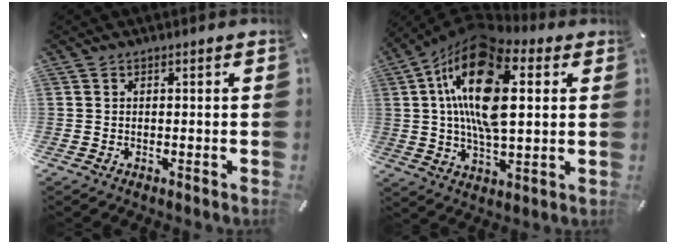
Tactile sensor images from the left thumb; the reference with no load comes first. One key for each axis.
{"total": 20.0, "fx": 4.7, "fy": 10.4, "fz": 16.4, "tx": -0.325, "ty": -0.003, "tz": 0.075}